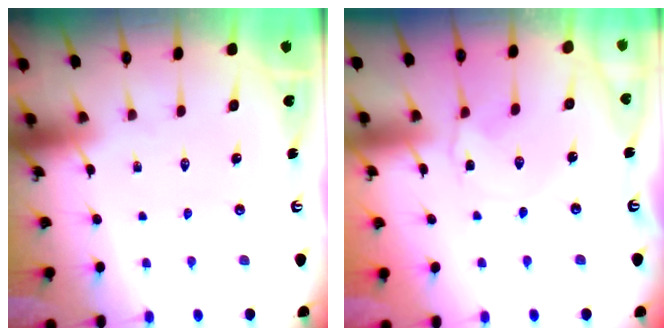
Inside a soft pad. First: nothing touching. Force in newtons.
{"total": 0.8, "press": 0.7, "slide": 0.3}